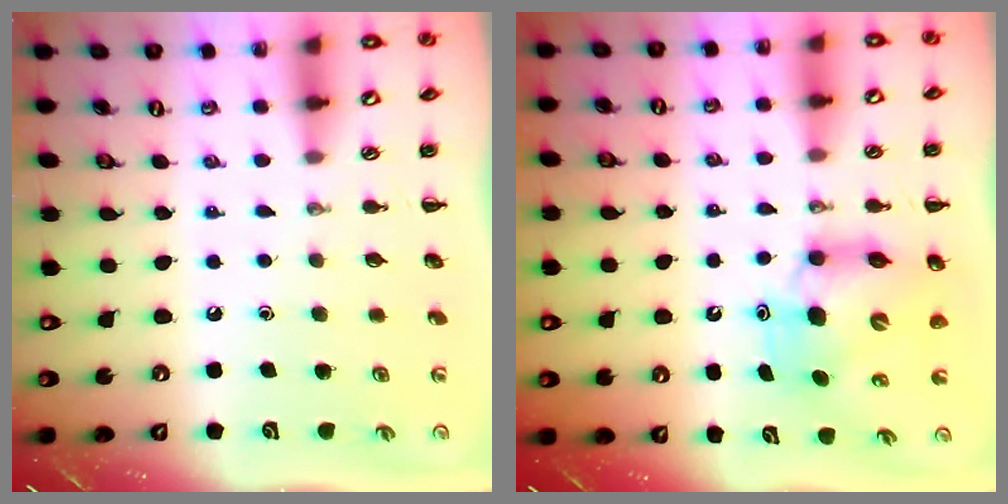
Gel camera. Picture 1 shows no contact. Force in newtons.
{"total": 7.8, "press": 7.6, "slide": 2.0}